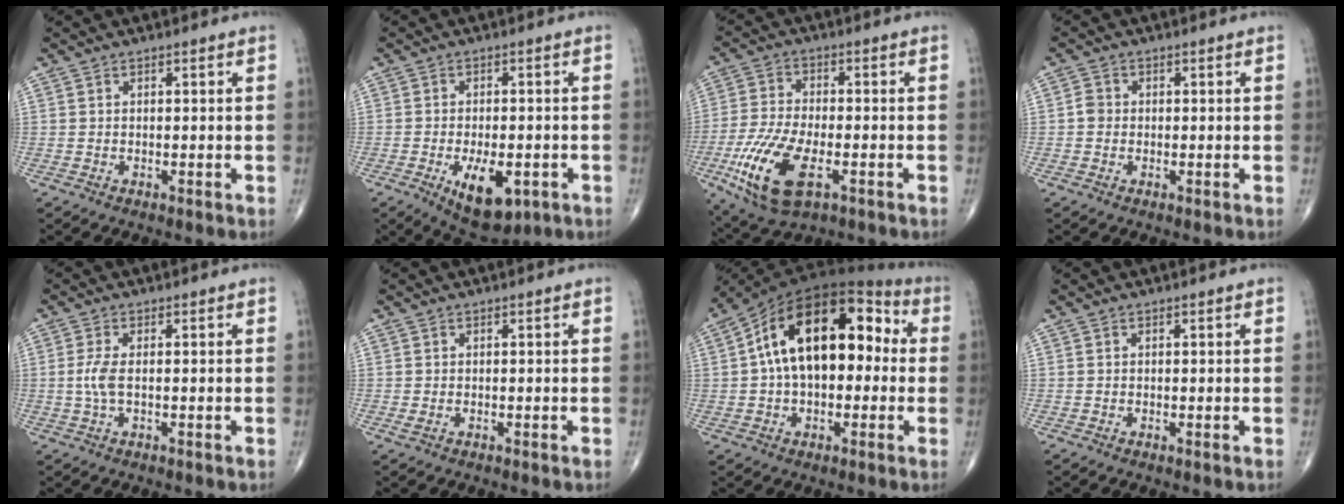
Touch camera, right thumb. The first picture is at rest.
{"total": 10.0, "force": [-3.6, 4.9, 8.0], "torque": [-0.112, 0.000, -0.041]}
{"total": 14.9, "force": [-5.5, 6.7, 12.1], "torque": [-0.255, 0.001, -0.094]}
{"total": 2.0, "force": [-0.2, 1.8, 0.8], "torque": [-0.006, 0.005, -0.007]}
{"total": 3.1, "force": [-0.2, 1.1, 2.9], "torque": [-0.081, -0.001, -0.005]}
{"total": 0.7, "force": [-0.1, 0.4, 0.6], "torque": [-0.013, 0.001, 0.001]}
{"total": 20.3, "force": [1.8, 11.7, 16.4], "torque": [-0.250, 0.051, 0.018]}
{"total": 0.0}